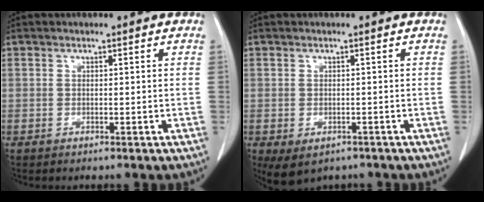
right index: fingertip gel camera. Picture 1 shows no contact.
{"total": 5.2, "force": [-3.1, 3.2, 2.7], "torque": [-0.047, -0.009, -0.040]}